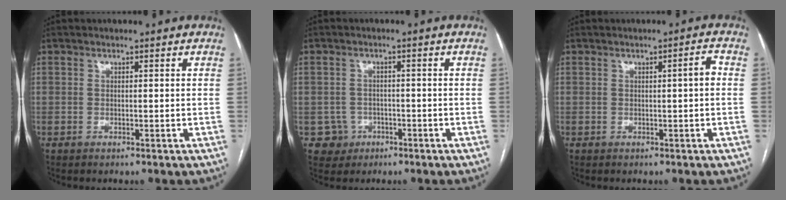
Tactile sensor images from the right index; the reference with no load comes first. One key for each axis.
{"total": 3.6, "fx": -1.3, "fy": 3.4, "fz": -0.4, "tx": 0.016, "ty": 0.014, "tz": -0.019}
{"total": 1.9, "fx": 0.1, "fy": 0.1, "fz": 1.9, "tx": -0.025, "ty": 0.004, "tz": 0.002}